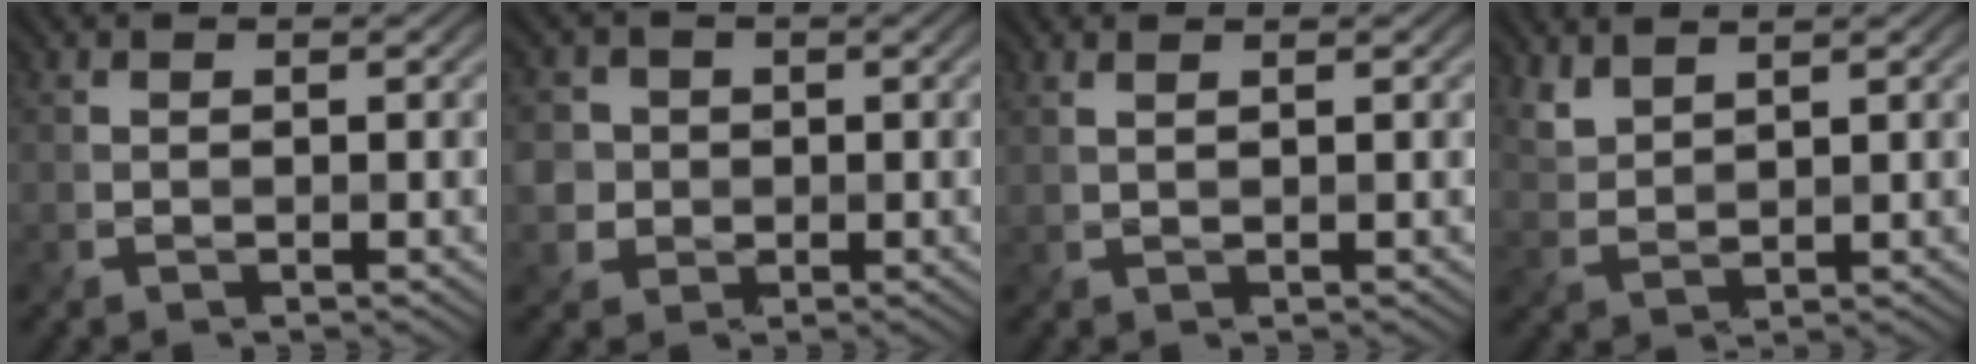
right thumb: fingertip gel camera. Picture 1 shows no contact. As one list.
[{"total": 4.0, "force": [0.2, 3.9, 0.7], "torque": [-0.037, 0.004, -0.003]}, {"total": 1.2, "force": [0.8, 0.4, 0.8], "torque": [-0.010, 0.000, 0.008]}, {"total": 2.9, "force": [2.5, 0.8, 1.1], "torque": [-0.035, -0.002, 0.062]}]